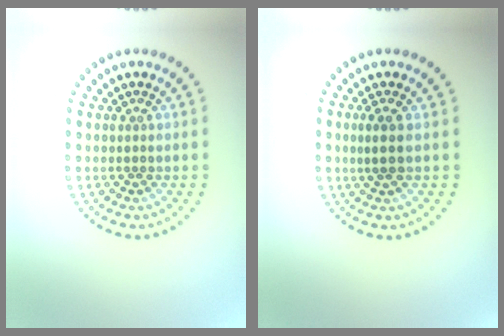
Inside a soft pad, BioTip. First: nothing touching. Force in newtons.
{"total": 1.8, "press": 1.5, "slide": 1.0}